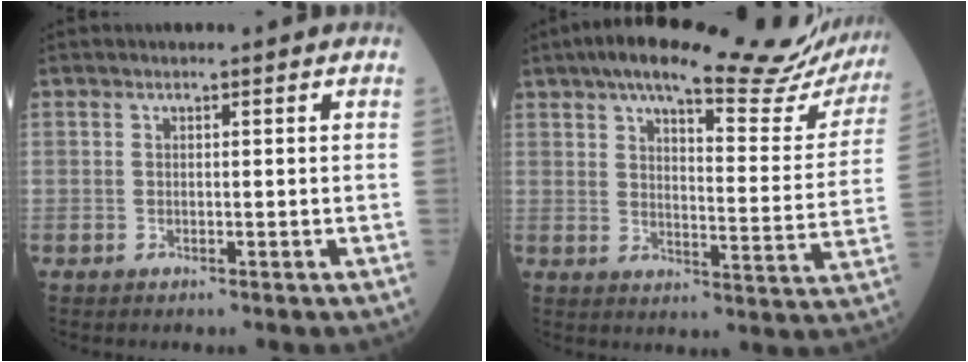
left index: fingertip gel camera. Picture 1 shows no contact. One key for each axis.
{"total": 25.5, "fx": 22.5, "fy": 4.2, "fz": 11.3, "tx": -0.155, "ty": -0.035, "tz": 0.270}